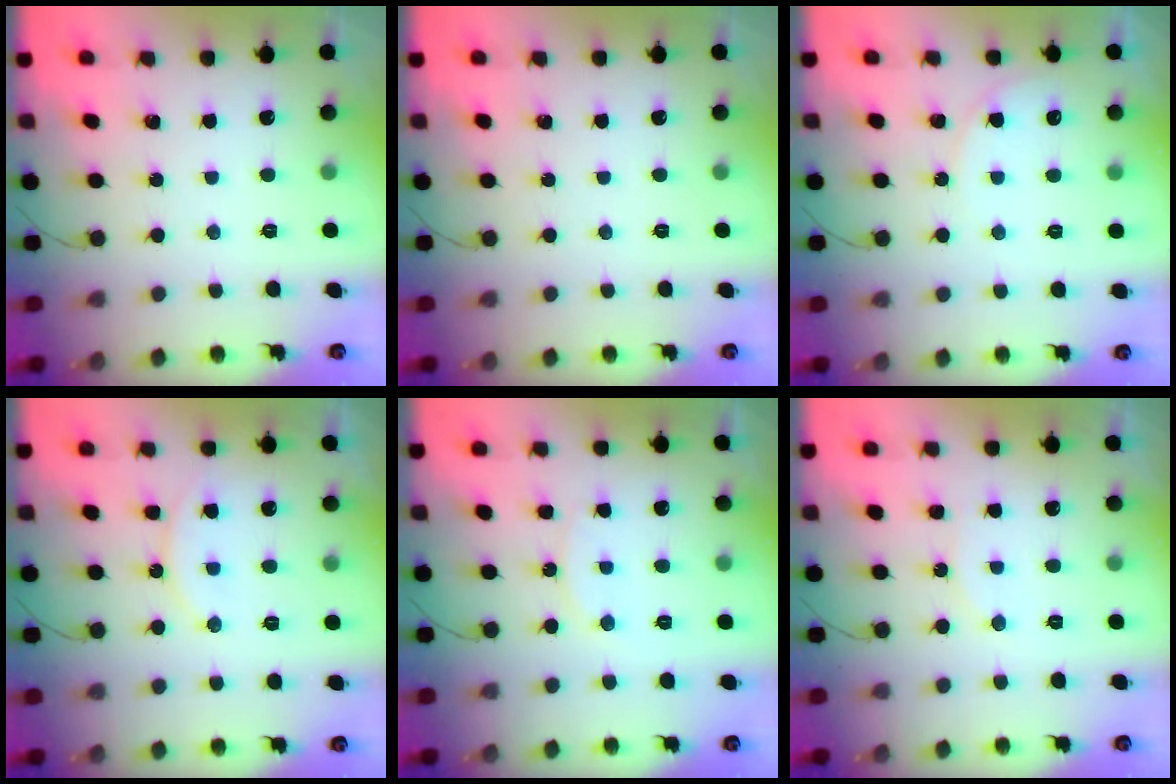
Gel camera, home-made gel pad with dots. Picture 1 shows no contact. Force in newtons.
{"total": 0.0}
{"total": 4.9, "press": 4.9, "slide": 0.5}
{"total": 11.8, "press": 11.8, "slide": 0.9}
{"total": 8.6, "press": 8.6, "slide": 0.2}
{"total": 6.0, "press": 5.7, "slide": 1.9}